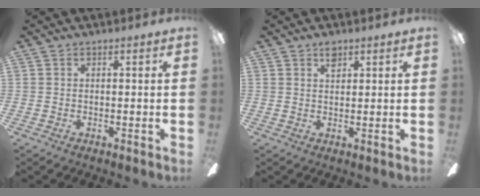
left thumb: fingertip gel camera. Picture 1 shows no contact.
{"total": 2.5, "force": [1.7, 1.2, 1.2], "torque": [-0.012, -0.006, 0.028]}